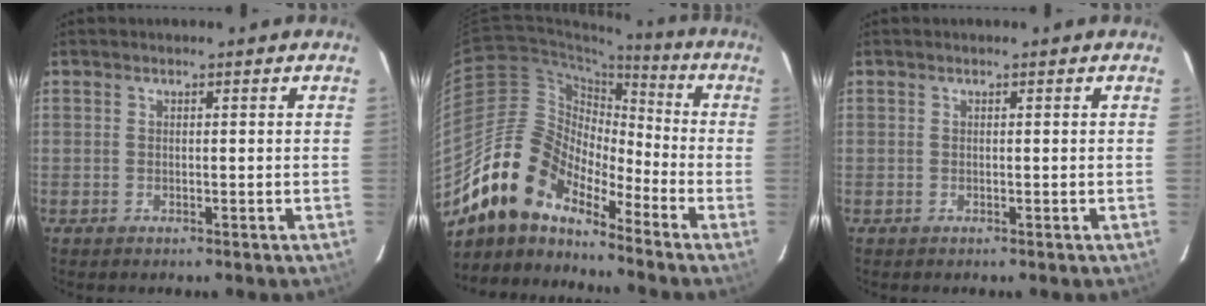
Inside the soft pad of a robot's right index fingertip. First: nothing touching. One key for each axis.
{"total": 15.6, "fx": -12.8, "fy": 5.9, "fz": 6.7, "tx": -0.120, "ty": 0.009, "tz": -0.249}
{"total": 0.0}